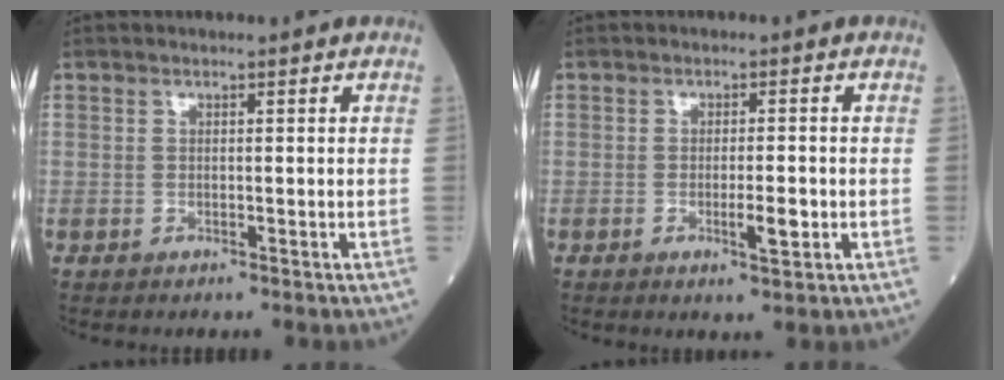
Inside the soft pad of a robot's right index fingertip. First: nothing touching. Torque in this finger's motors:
{"motor_torque": [0.68, -0.07, 0.23, 0.05]}